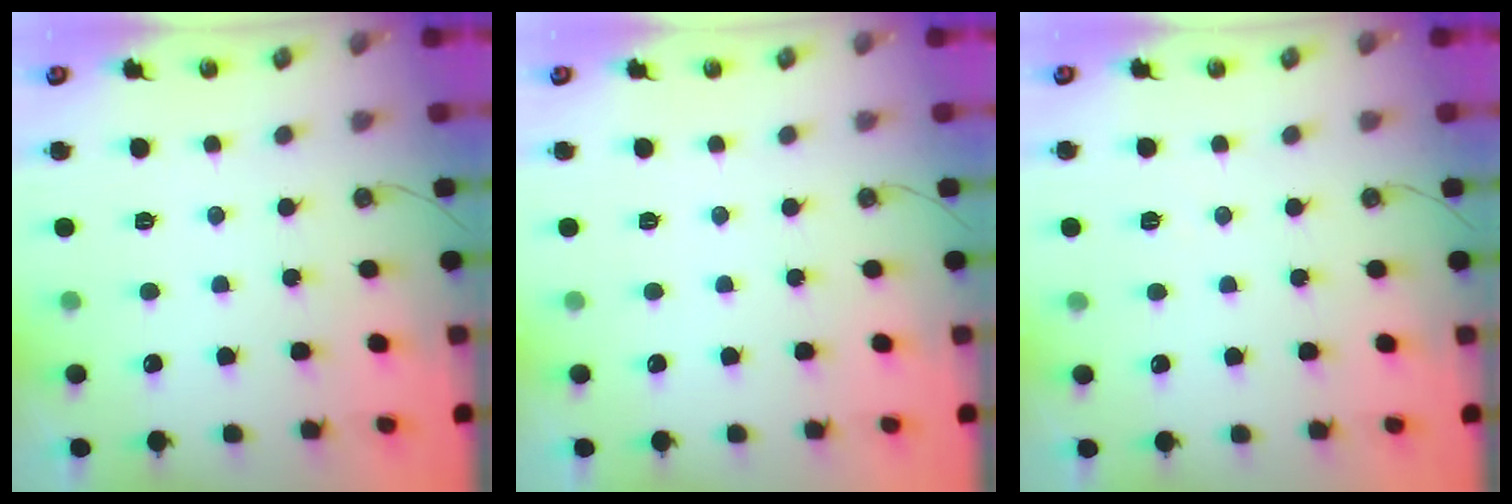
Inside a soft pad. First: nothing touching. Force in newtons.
{"total": 0.0}
{"total": 2.9, "press": 2.2, "slide": 1.9}